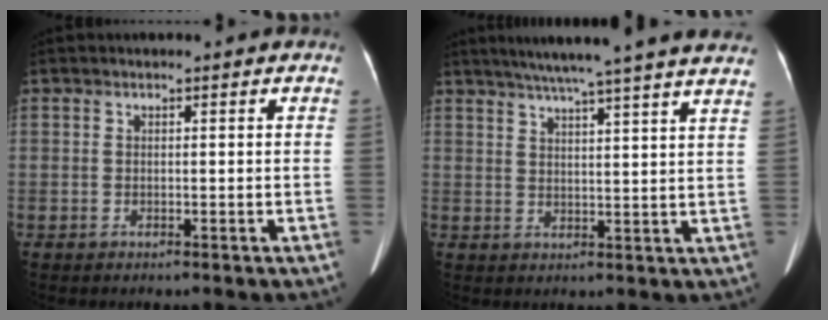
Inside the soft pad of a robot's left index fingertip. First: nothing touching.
{"total": 20.5, "force": [17.7, -0.7, 10.4], "torque": [-0.164, -0.001, 0.223]}